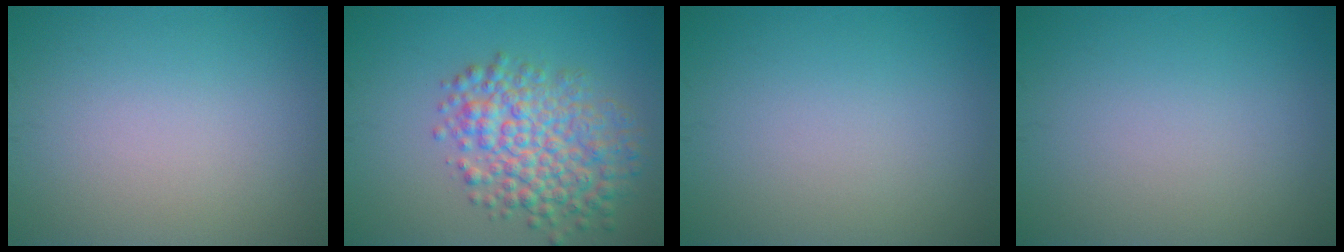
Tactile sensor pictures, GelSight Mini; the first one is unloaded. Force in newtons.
{"total": 6.7, "press": 6.7, "slide": 0.2}
{"total": 0.0}
{"total": 0.0}